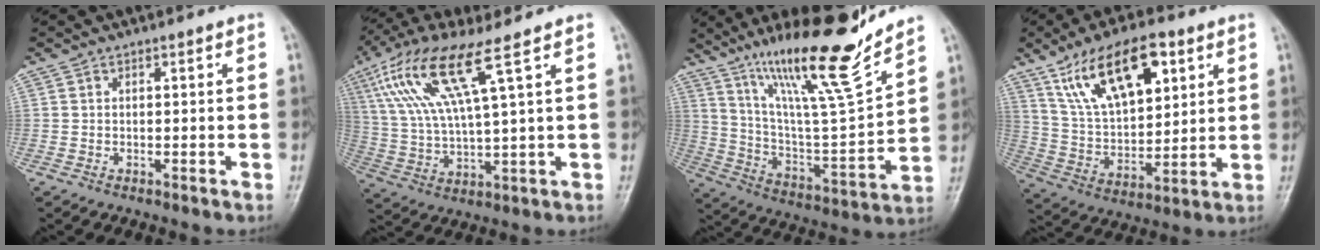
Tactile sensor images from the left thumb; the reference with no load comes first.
{"total": 13.9, "force": [6.6, 2.1, 12.0], "torque": [-0.272, -0.009, 0.132]}
{"total": 21.5, "force": [15.7, 2.3, 14.6], "torque": [-0.214, -0.084, 0.275]}
{"total": 17.5, "force": [9.0, 8.3, 12.5], "torque": [-0.180, -0.027, 0.170]}